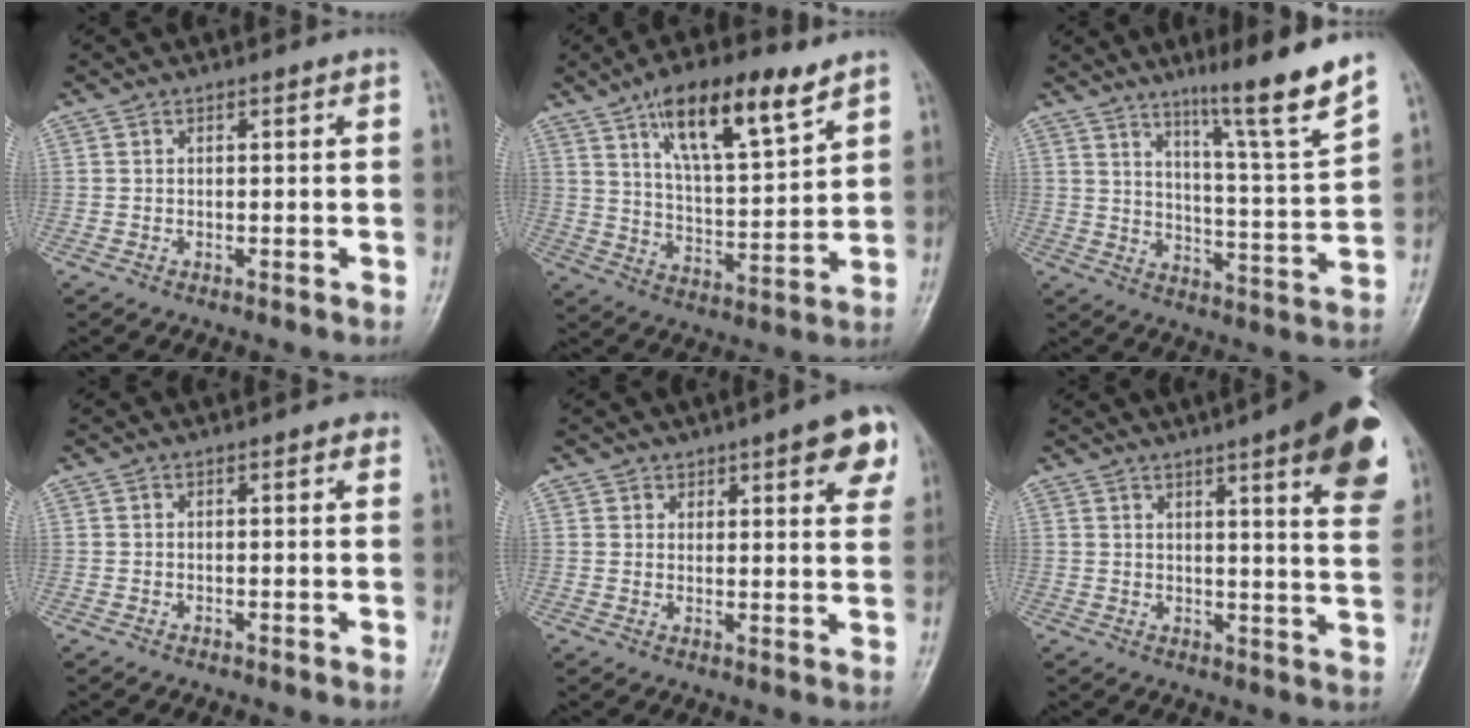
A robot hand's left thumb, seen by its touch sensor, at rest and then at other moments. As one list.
[{"total": 15.9, "force": [9.3, 5.0, 11.8], "torque": [-0.176, -0.042, 0.161]}, {"total": 13.4, "force": [9.7, -0.6, 9.2], "torque": [-0.135, -0.069, 0.154]}, {"total": 1.3, "force": [0.7, 0.6, 0.9], "torque": [-0.006, 0.000, 0.004]}, {"total": 9.2, "force": [5.3, 3.7, 6.6], "torque": [-0.046, -0.022, 0.064]}, {"total": 18.3, "force": [9.7, 3.5, 15.2], "torque": [-0.173, -0.033, 0.110]}]